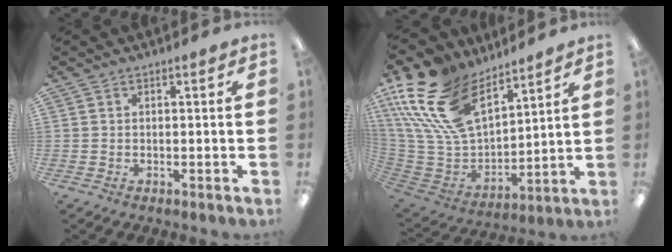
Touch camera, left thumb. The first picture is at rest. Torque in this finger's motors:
{"motor_torque": [0.71, 0.59, 1.26, -1.52, 0.67]}